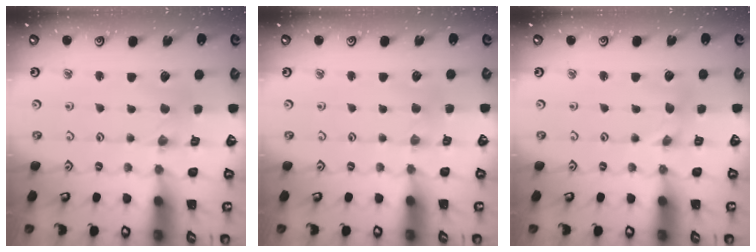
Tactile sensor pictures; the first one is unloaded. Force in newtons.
{"total": 2.8, "press": 2.7, "slide": 0.5}
{"total": 0.0}